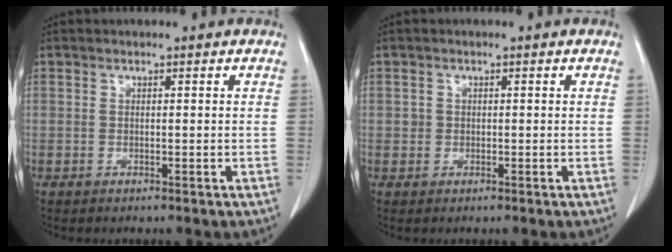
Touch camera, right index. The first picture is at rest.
{"total": 0.9, "force": [0.1, 0.9, 0.1], "torque": [0.005, 0.006, 0.002]}